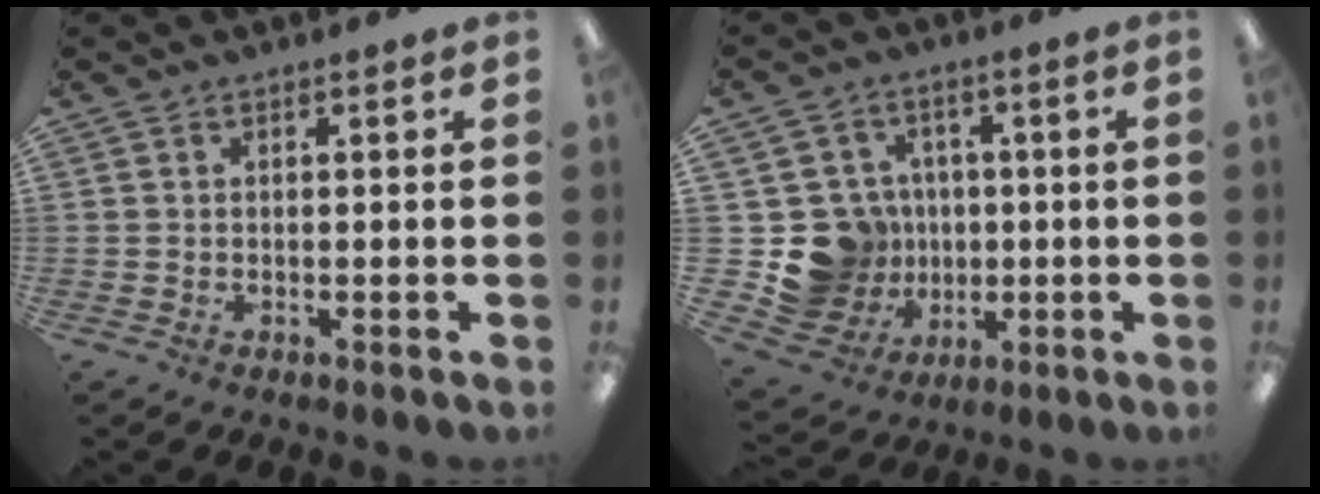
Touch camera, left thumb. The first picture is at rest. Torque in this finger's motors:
{"motor_torque": [0.01, 0.14, 0.19, -0.41, 0.00]}